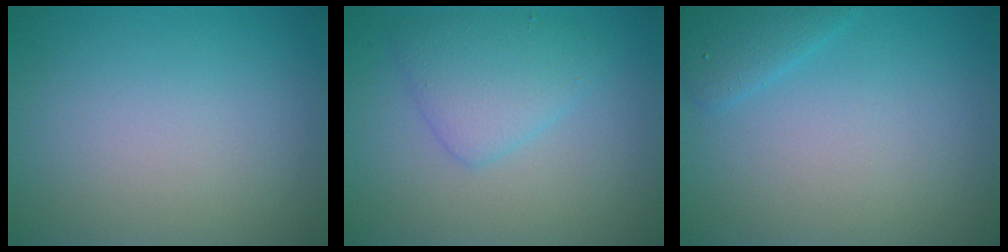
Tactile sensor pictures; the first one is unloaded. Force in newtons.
{"total": 1.9, "press": 1.9, "slide": 0.1}
{"total": 1.9, "press": 1.9, "slide": 0.1}